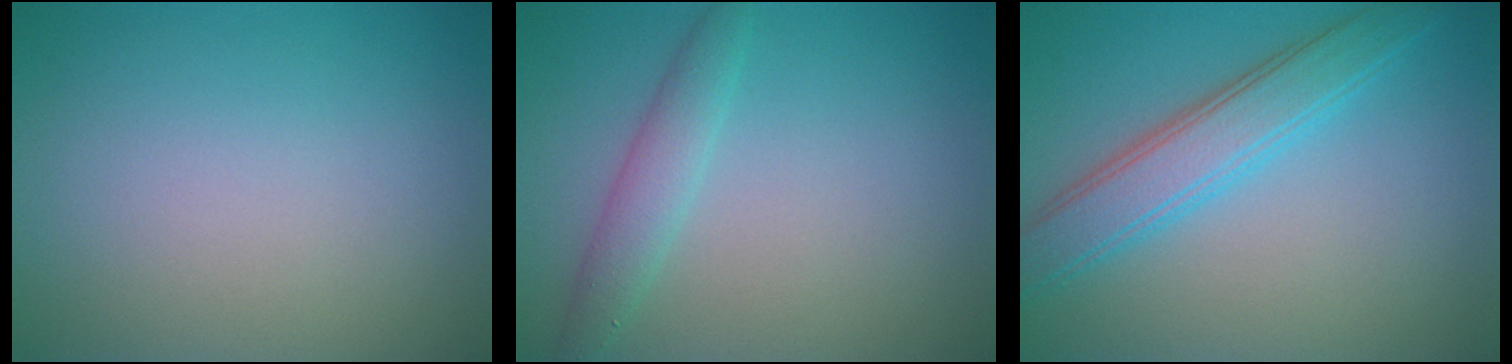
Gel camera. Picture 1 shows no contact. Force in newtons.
{"total": 2.3, "press": 2.3, "slide": 0.0}
{"total": 4.5, "press": 4.5, "slide": 0.1}